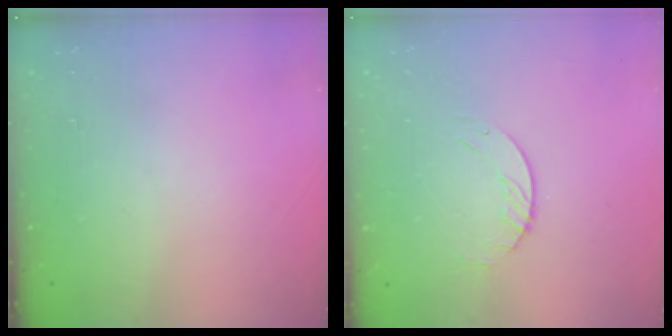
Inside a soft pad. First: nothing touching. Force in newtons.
{"total": 1.7, "press": 1.7, "slide": 0.2}